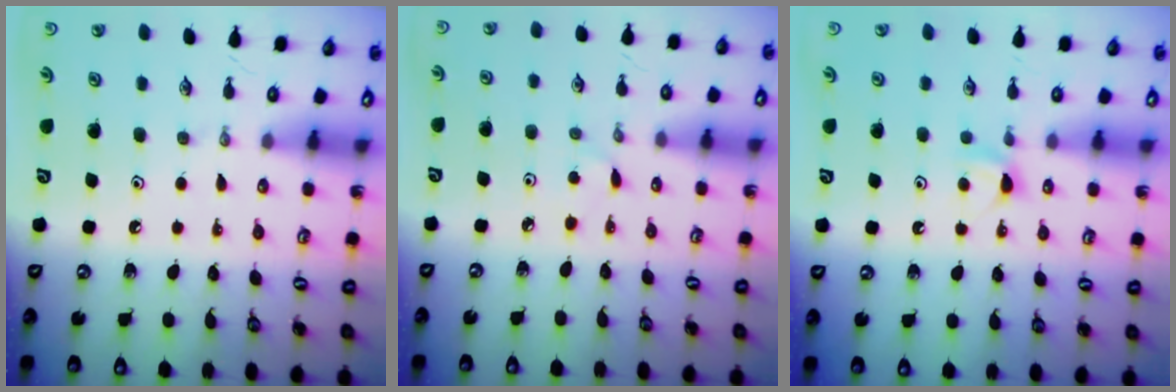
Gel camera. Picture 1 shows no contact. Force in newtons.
{"total": 2.9, "press": 2.9, "slide": 0.1}
{"total": 4.0, "press": 4.0, "slide": 0.4}